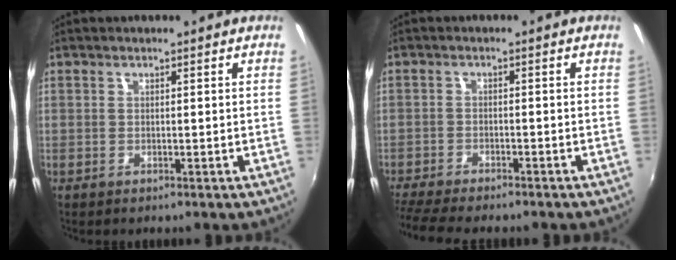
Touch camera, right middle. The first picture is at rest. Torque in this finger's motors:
{"motor_torque": [1.06, -1.08, 0.14, 0.11]}